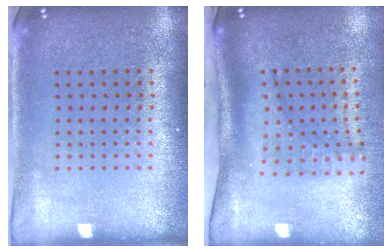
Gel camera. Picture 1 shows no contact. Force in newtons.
{"total": 2.1, "press": 1.5, "slide": 1.4}